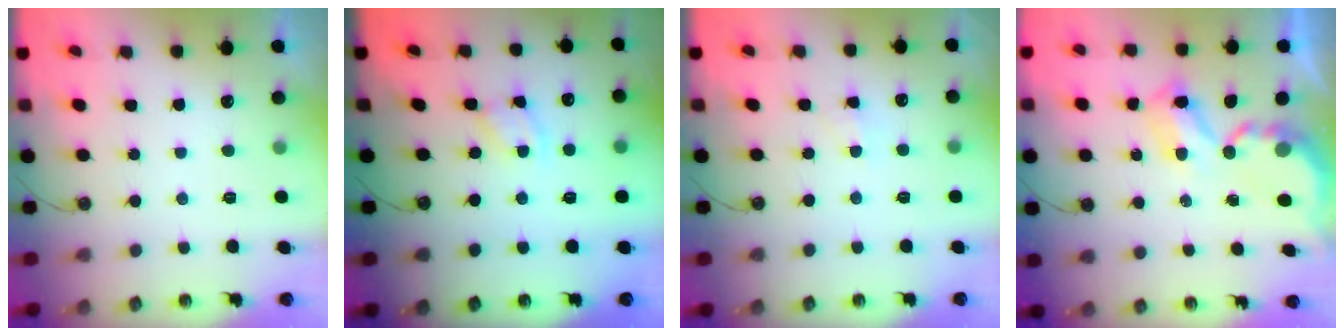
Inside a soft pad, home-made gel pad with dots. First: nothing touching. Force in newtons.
{"total": 2.1, "press": 2.1, "slide": 0.4}
{"total": 3.4, "press": 3.4, "slide": 0.6}
{"total": 6.3, "press": 6.3, "slide": 0.5}